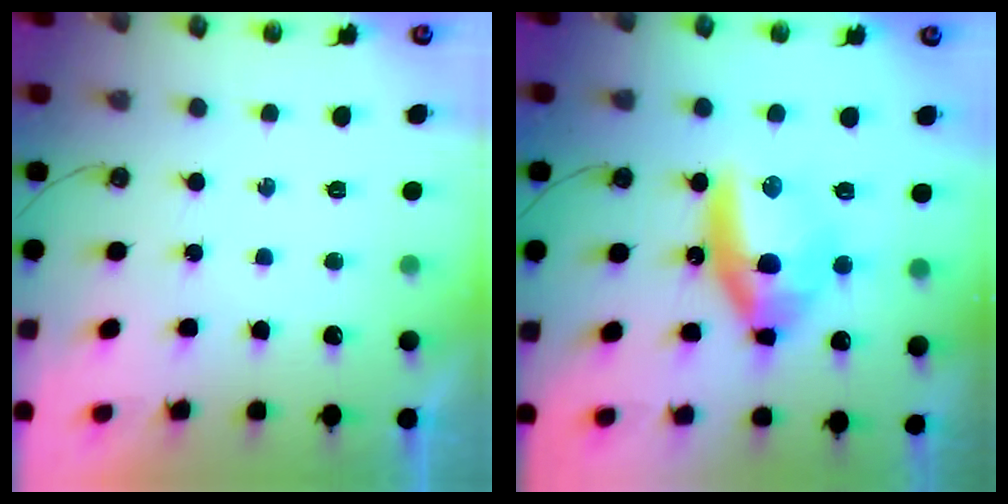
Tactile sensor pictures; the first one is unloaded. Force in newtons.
{"total": 11.1, "press": 10.8, "slide": 2.4}